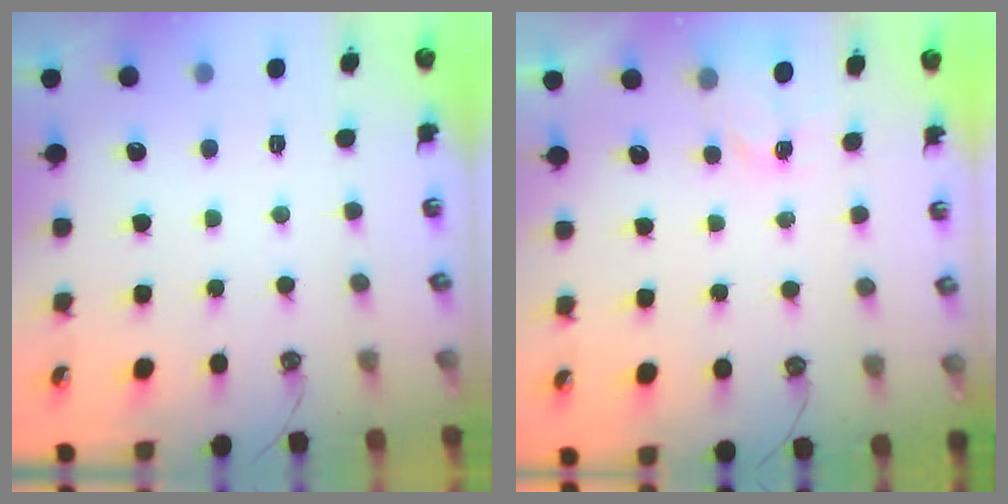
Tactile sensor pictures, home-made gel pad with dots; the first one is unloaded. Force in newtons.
{"total": 2.2, "press": 2.2, "slide": 0.2}